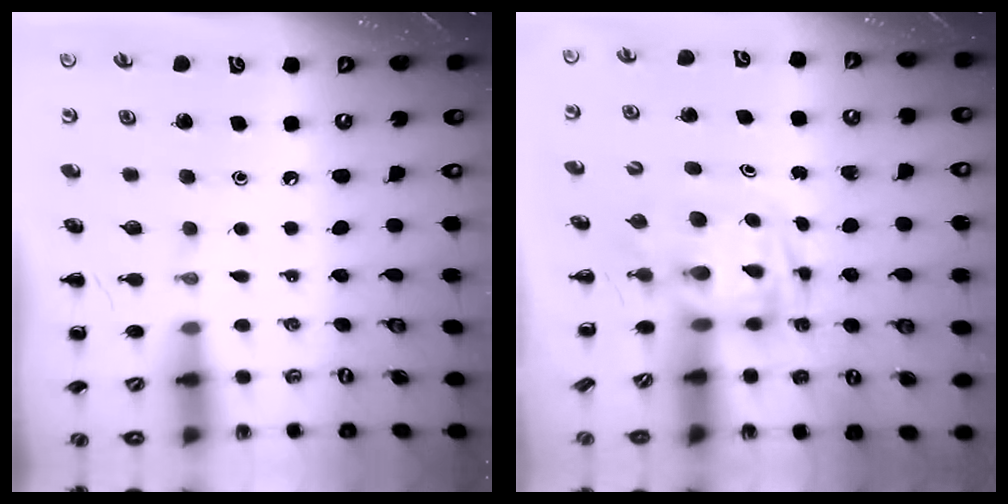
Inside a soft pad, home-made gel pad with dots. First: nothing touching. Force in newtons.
{"total": 2.7, "press": 2.7, "slide": 0.5}